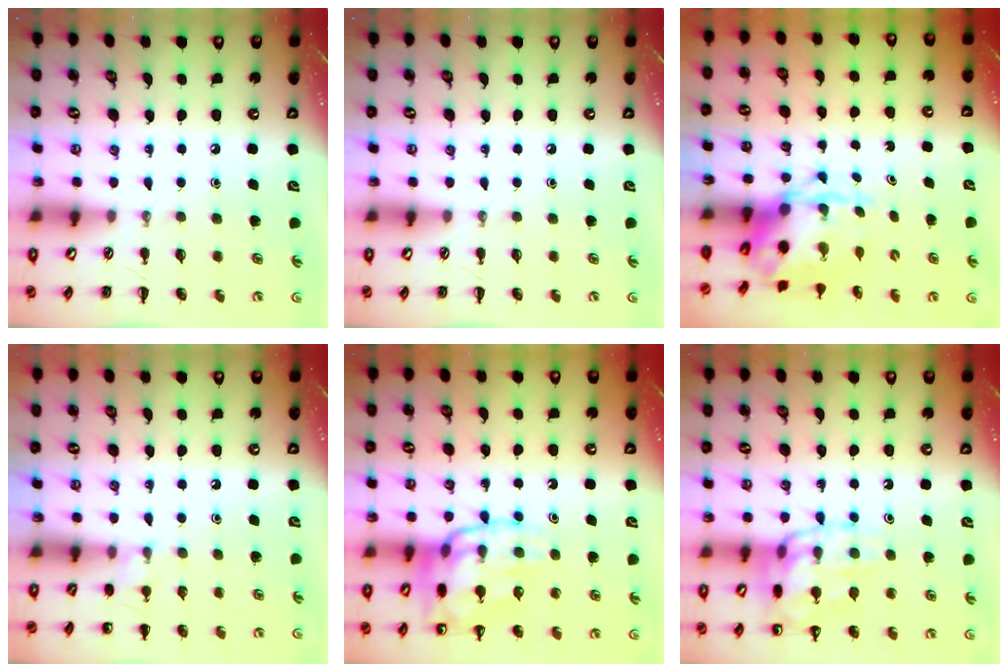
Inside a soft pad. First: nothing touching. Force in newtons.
{"total": 0.0}
{"total": 4.5, "press": 4.4, "slide": 1.1}
{"total": 5.8, "press": 5.6, "slide": 1.8}
{"total": 16.1, "press": 16.0, "slide": 1.9}
{"total": 15.2, "press": 15.1, "slide": 1.6}